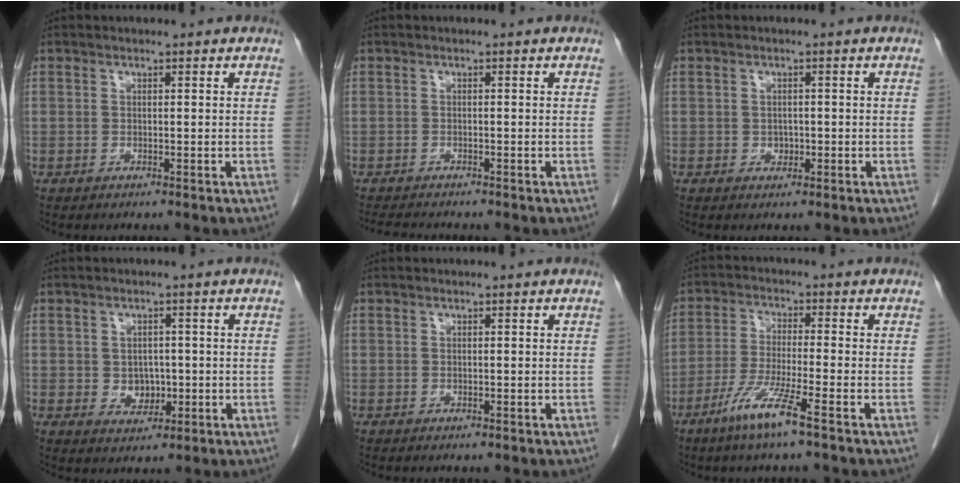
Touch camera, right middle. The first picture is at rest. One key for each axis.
{"total": 3.1, "fx": -2.9, "fy": 0.1, "fz": 1.0, "tx": -0.015, "ty": -0.012, "tz": -0.048}
{"total": 1.1, "fx": -0.2, "fy": 1.0, "fz": 0.6, "tx": -0.009, "ty": 0.002, "tz": 0.001}
{"total": 3.5, "fx": -0.3, "fy": 2.9, "fz": 2.0, "tx": -0.024, "ty": 0.004, "tz": 0.005}
{"total": 0.0}
{"total": 7.4, "fx": -4.4, "fy": -0.6, "fz": 5.9, "tx": -0.121, "ty": -0.018, "tz": -0.088}